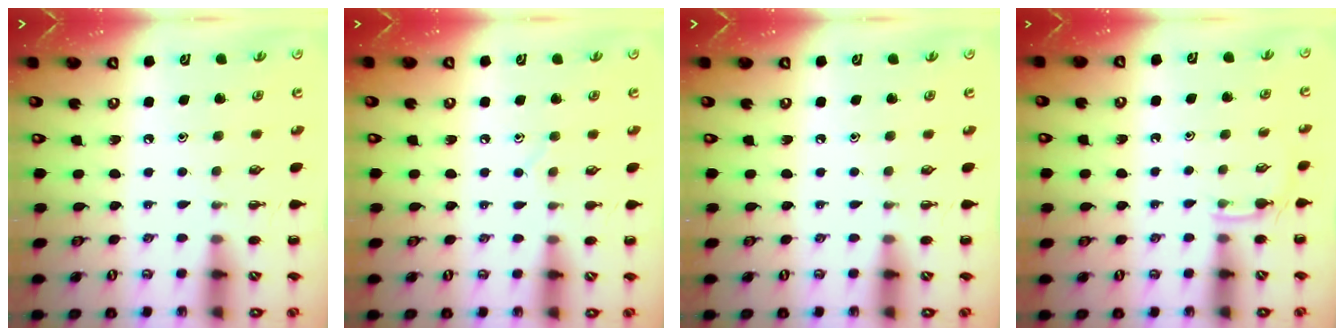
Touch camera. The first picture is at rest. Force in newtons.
{"total": 4.5, "press": 4.3, "slide": 1.3}
{"total": 0.0}
{"total": 3.3, "press": 3.1, "slide": 1.1}